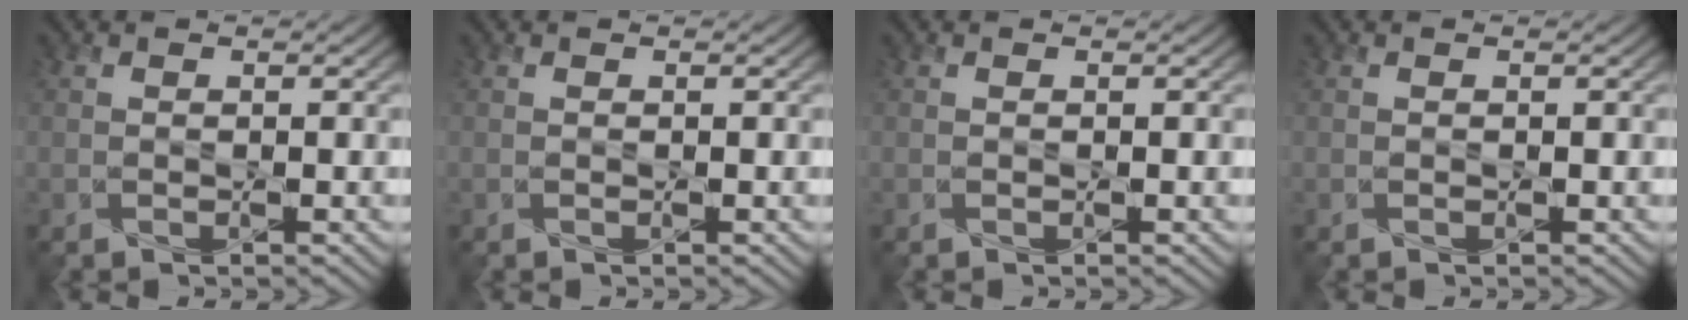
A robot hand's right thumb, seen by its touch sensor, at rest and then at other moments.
{"total": 0.0}
{"total": 0.0}
{"total": 0.0}